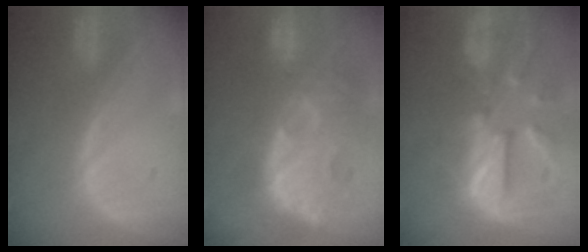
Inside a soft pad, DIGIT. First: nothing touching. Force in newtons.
{"total": 13.4, "press": 12.4, "slide": 5.0}
{"total": 11.9, "press": 10.4, "slide": 5.8}